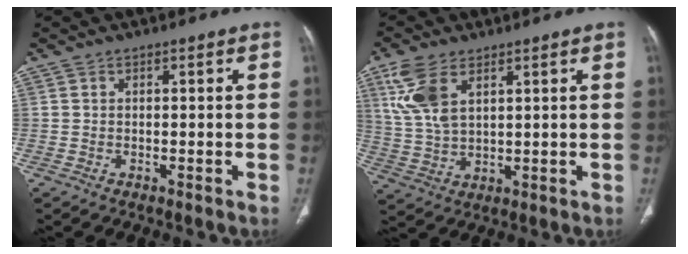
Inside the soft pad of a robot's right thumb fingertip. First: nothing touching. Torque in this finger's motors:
{"motor_torque": [0.83, 0.74, 1.44, 1.05, 0.20]}